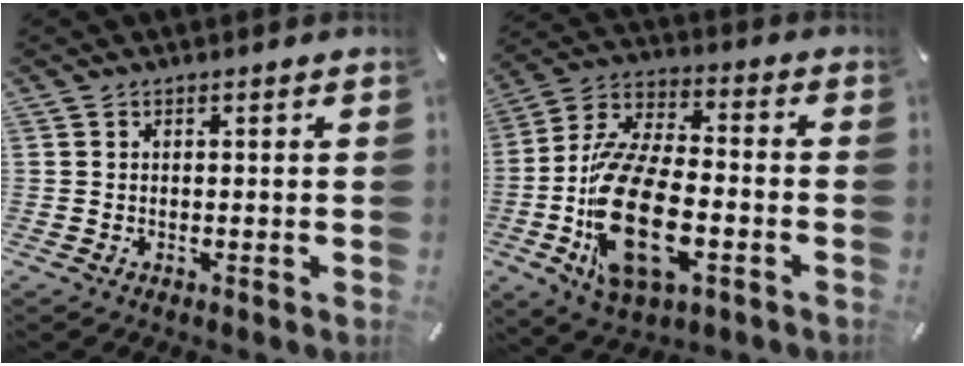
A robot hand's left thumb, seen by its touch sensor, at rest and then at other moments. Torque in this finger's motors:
{"motor_torque": [1.92, 3.09, 1.66, 1.11, 0.54]}